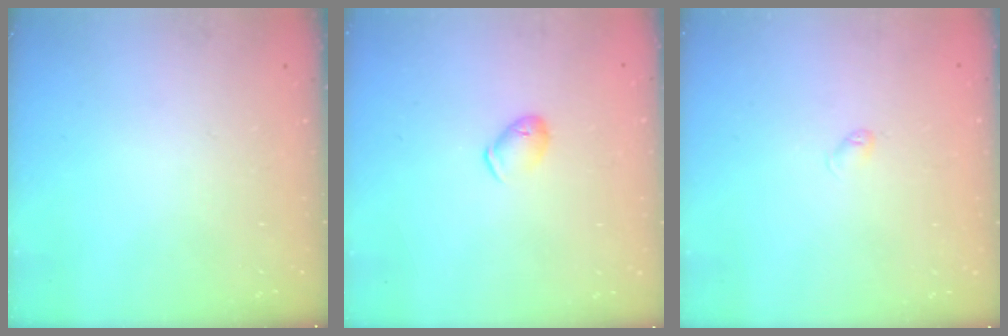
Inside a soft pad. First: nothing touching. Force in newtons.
{"total": 6.2, "press": 6.2, "slide": 1.1}
{"total": 2.6, "press": 2.6, "slide": 0.4}